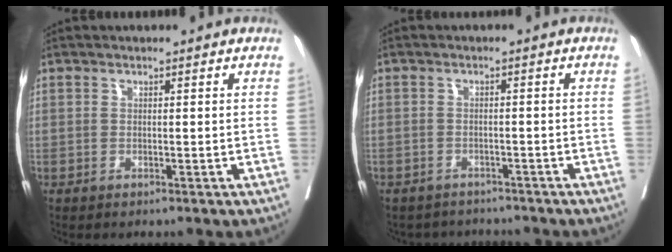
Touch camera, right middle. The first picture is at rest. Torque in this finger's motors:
{"motor_torque": [2.14, 0.00, 1.00, -0.22]}